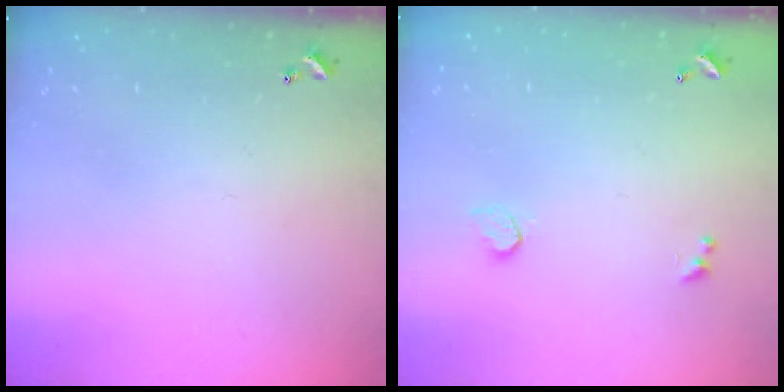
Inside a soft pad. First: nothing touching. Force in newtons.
{"total": 1.0, "press": 0.7, "slide": 0.7}